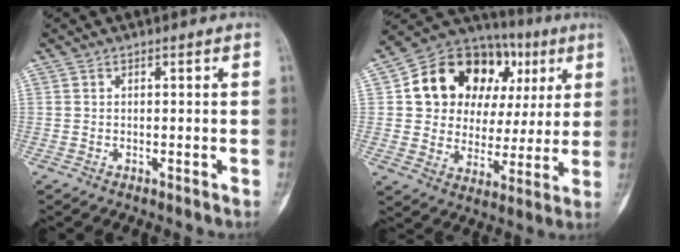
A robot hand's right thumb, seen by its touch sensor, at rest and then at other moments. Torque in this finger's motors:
{"motor_torque": [-1.31, 1.80, 1.15, 0.03, 0.10]}